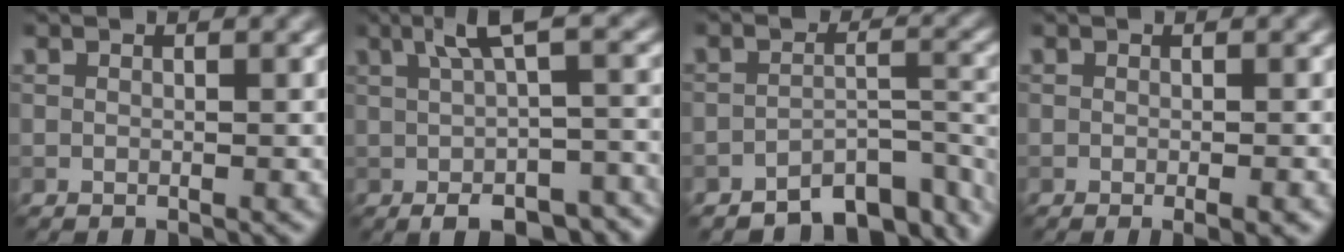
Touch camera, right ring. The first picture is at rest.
{"total": 7.6, "force": [-0.6, 2.7, 7.0], "torque": [-0.096, 0.001, -0.002]}
{"total": 6.7, "force": [-5.2, 2.8, 3.2], "torque": [-0.029, -0.011, -0.080]}
{"total": 1.9, "force": [-0.7, 0.4, 1.8], "torque": [-0.018, -0.004, -0.010]}